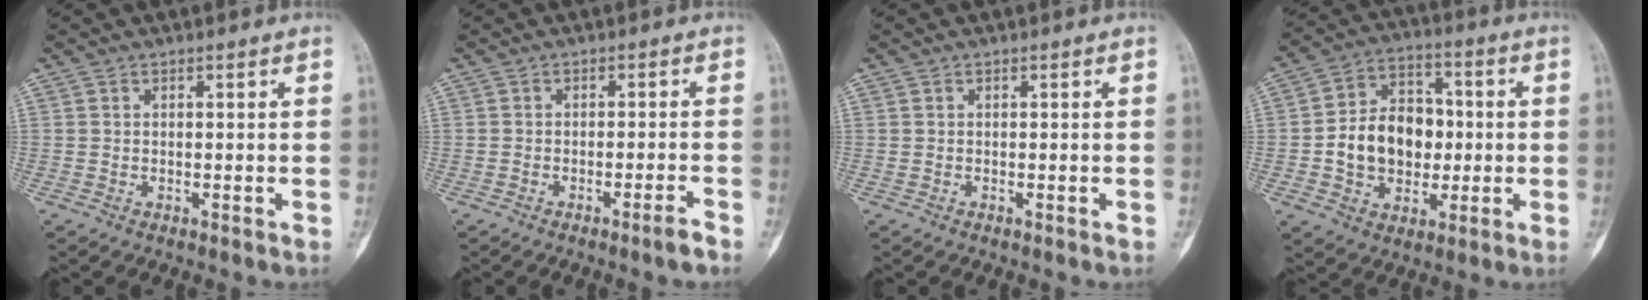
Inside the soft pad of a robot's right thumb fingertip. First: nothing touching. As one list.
[{"total": 2.4, "force": [-1.8, -0.3, 1.6], "torque": [-0.030, 0.013, -0.028]}, {"total": 0.0}, {"total": 14.4, "force": [-0.8, 10.9, 9.3], "torque": [-0.120, 0.028, -0.013]}]